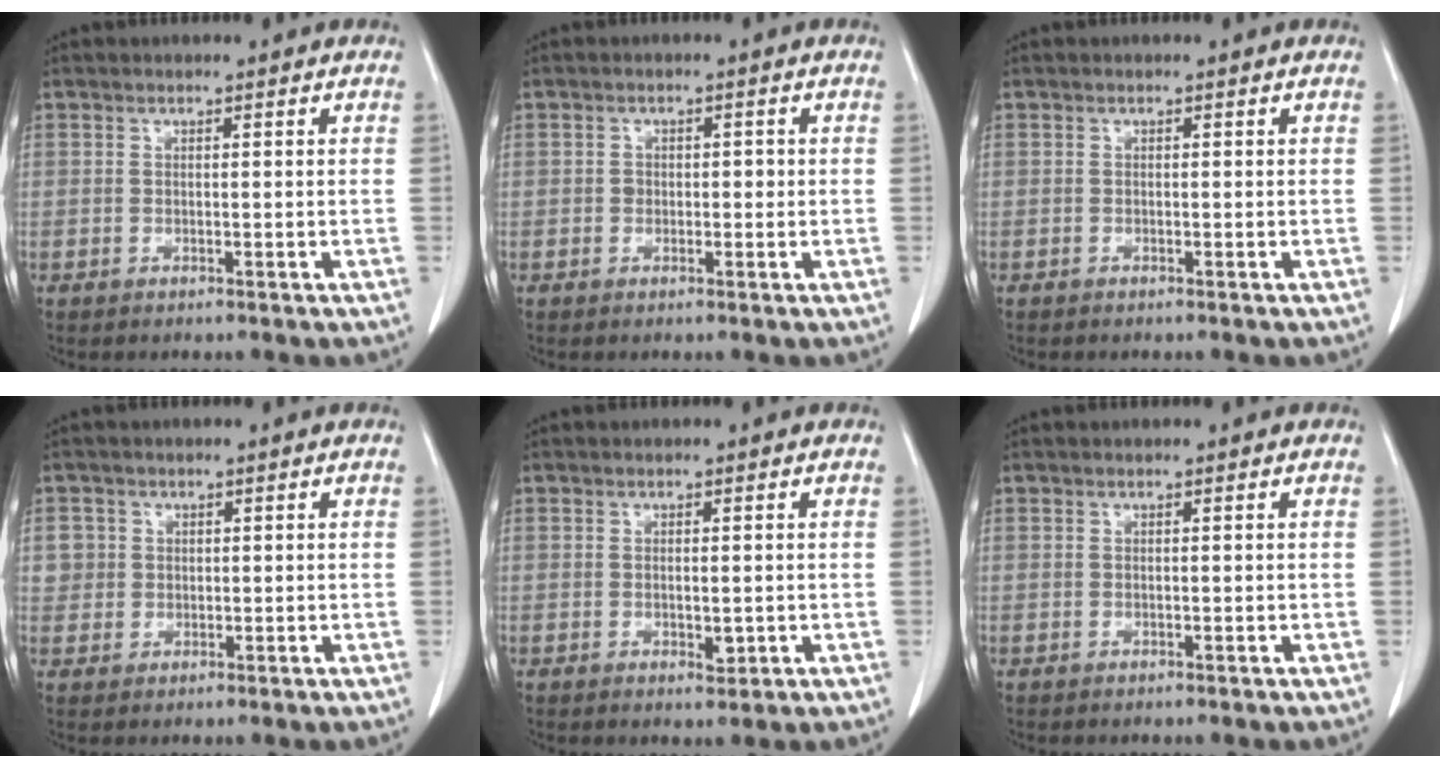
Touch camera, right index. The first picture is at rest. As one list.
[{"total": 2.4, "force": [-0.2, 1.8, 1.4], "torque": [-0.028, 0.016, 0.000]}, {"total": 0.0}, {"total": 4.4, "force": [0.8, 4.3, 0.4], "torque": [0.000, 0.013, 0.021]}, {"total": 2.6, "force": [-0.4, 1.3, 2.2], "torque": [-0.039, -0.004, 0.000]}, {"total": 0.0}]